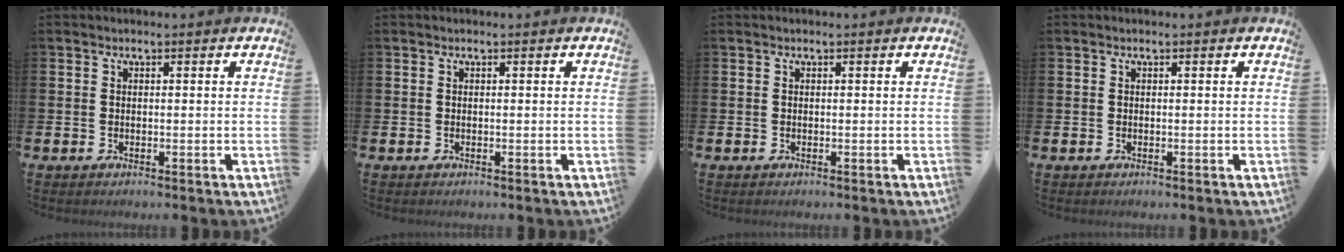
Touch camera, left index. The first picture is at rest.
{"total": 0.0}
{"total": 0.0}
{"total": 0.0}